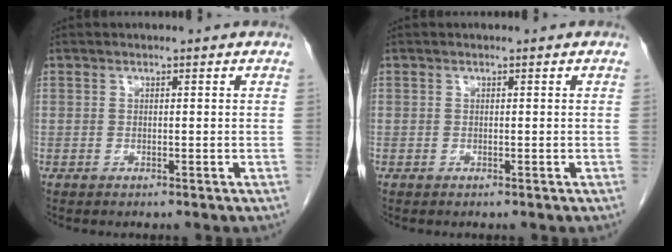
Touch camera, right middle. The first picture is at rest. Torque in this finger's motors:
{"motor_torque": [0.49, -0.31, -0.02, 0.00]}